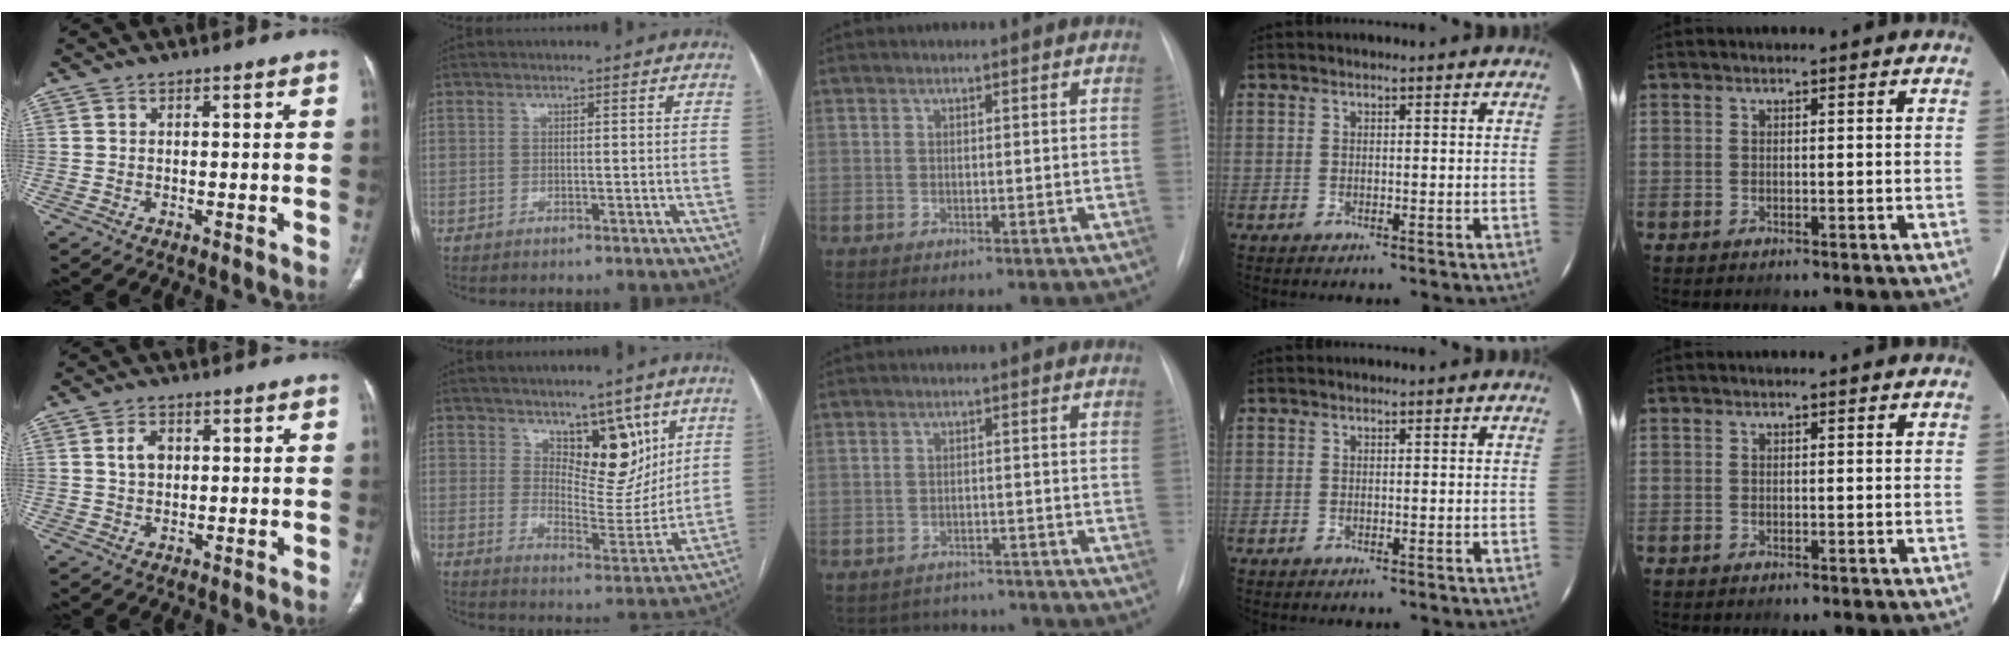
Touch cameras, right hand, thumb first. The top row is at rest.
{"thumb": {"total": 3.4, "force": [0.8, 2.4, 2.3], "torque": [-0.039, 0.002, 0.015]}, "index": {"total": 9.8, "force": [5.5, 4.7, 6.7], "torque": [-0.086, -0.008, 0.096]}, "middle": {"total": 5.7, "force": [-5.3, 2.0, -0.4], "torque": [0.006, 0.015, -0.066]}}